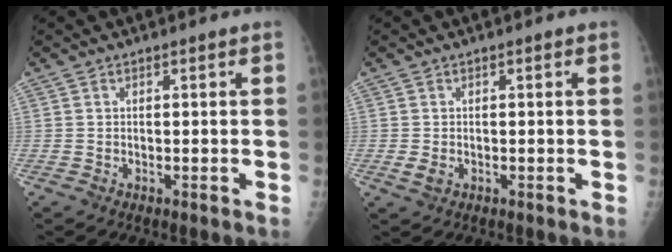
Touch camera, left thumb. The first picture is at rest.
{"total": 1.8, "force": [-0.5, 1.2, 1.2], "torque": [-0.024, -0.003, -0.008]}